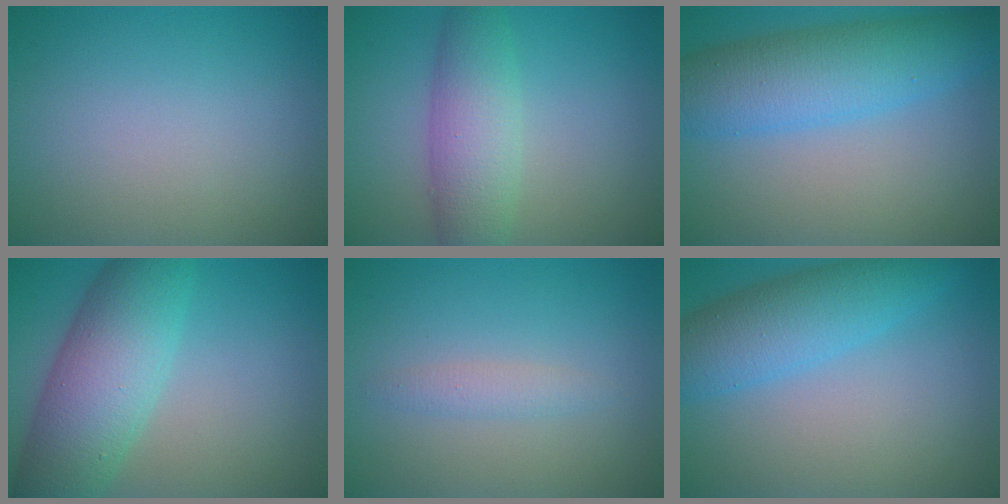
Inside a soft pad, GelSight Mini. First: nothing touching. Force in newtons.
{"total": 5.2, "press": 5.2, "slide": 0.1}
{"total": 7.4, "press": 7.4, "slide": 0.2}
{"total": 8.6, "press": 8.6, "slide": 0.3}
{"total": 1.3, "press": 1.3, "slide": 0.1}
{"total": 6.0, "press": 6.0, "slide": 0.1}